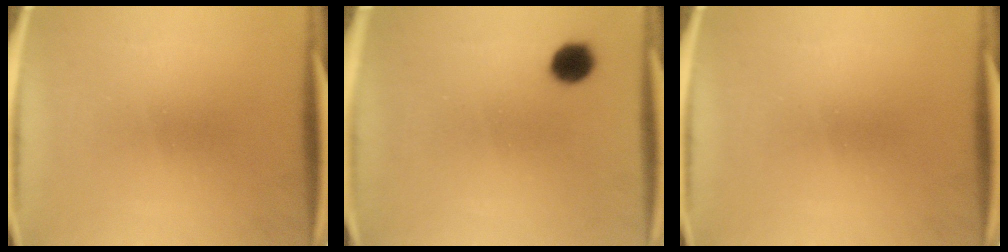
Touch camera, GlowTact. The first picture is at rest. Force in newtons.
{"total": 4.7}
{"total": 0.0}